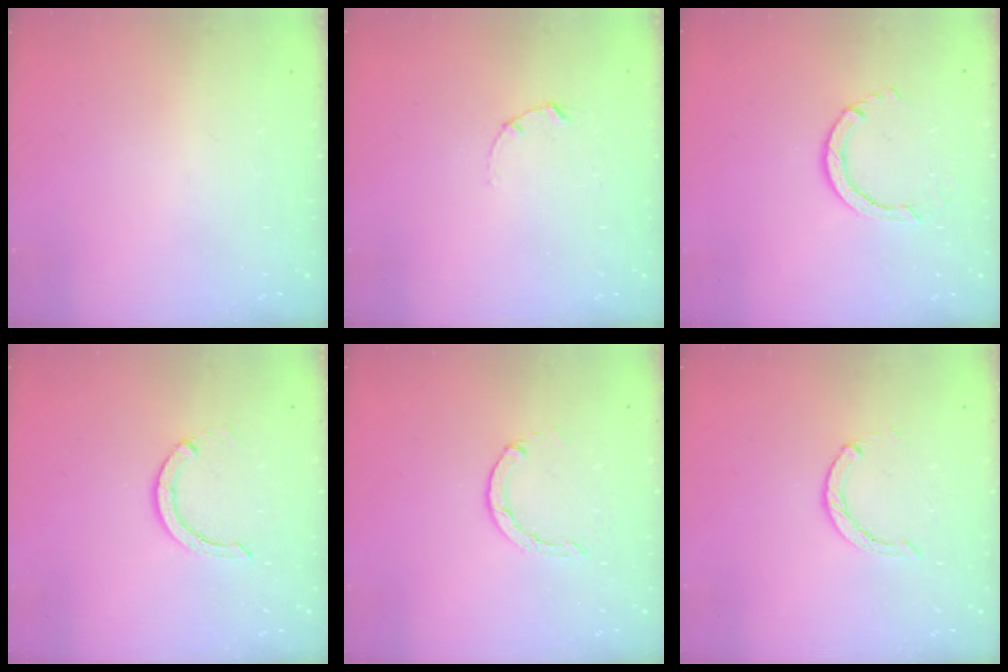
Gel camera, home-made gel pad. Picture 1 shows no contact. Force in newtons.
{"total": 1.7, "press": 1.6, "slide": 0.3}
{"total": 3.0, "press": 3.0, "slide": 0.4}
{"total": 3.7, "press": 3.7, "slide": 0.3}
{"total": 1.3, "press": 1.2, "slide": 0.3}
{"total": 0.0}